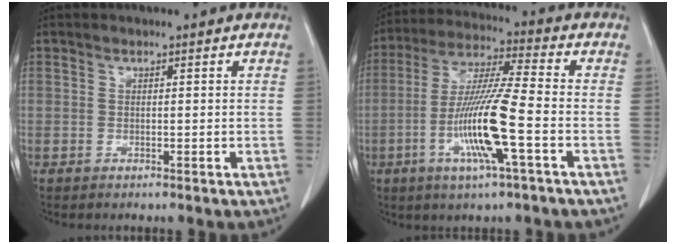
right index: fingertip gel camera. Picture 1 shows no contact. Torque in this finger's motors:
{"motor_torque": [2.14, 0.00, 1.05, 0.21]}